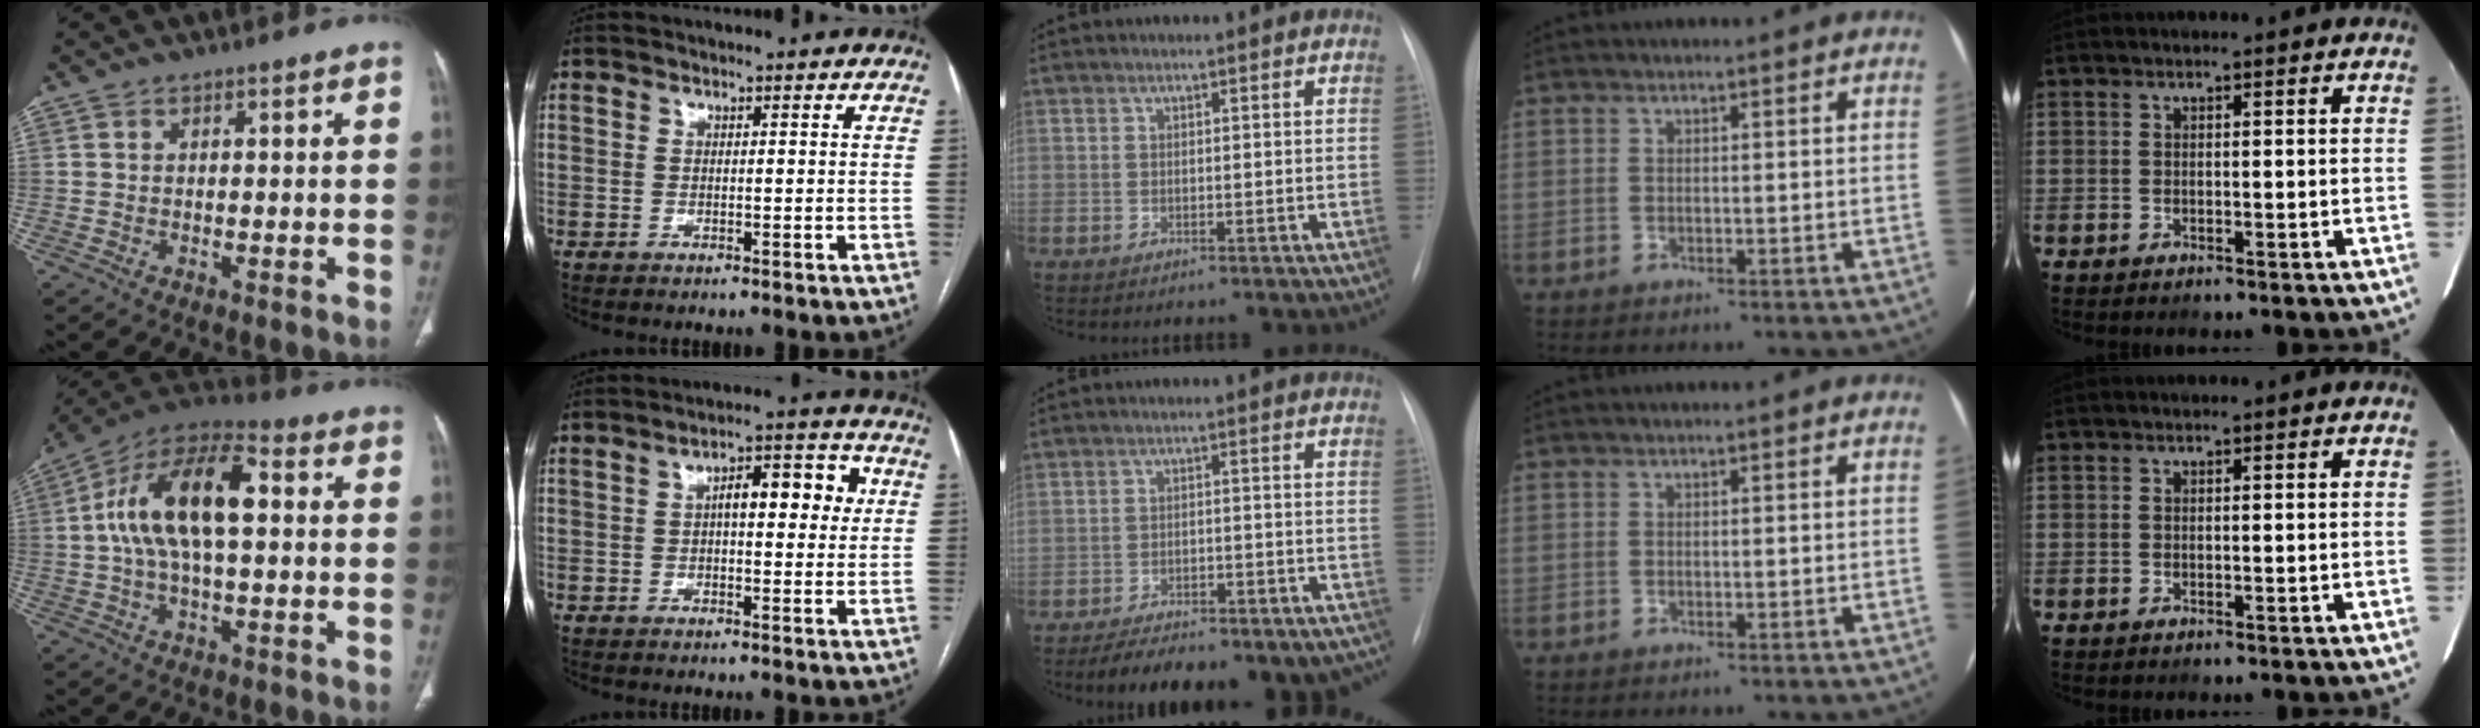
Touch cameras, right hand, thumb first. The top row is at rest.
{"thumb": {"total": 18.1, "force": [2.2, 8.7, 15.7], "torque": [-0.279, 0.037, 0.031]}, "index": {"total": 8.0, "force": [1.4, 3.0, 7.3], "torque": [-0.101, 0.029, 0.017]}, "middle": {"total": 17.2, "force": [-14.3, 6.1, 7.3], "torque": [-0.088, 0.016, -0.181]}}